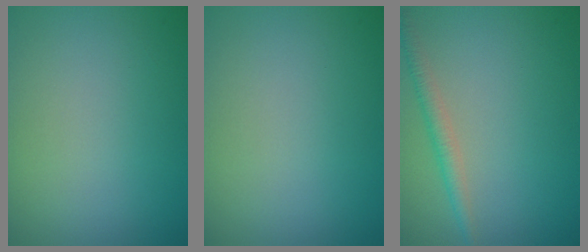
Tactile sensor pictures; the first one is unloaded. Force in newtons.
{"total": 0.0}
{"total": 1.9, "press": 1.9, "slide": 0.0}